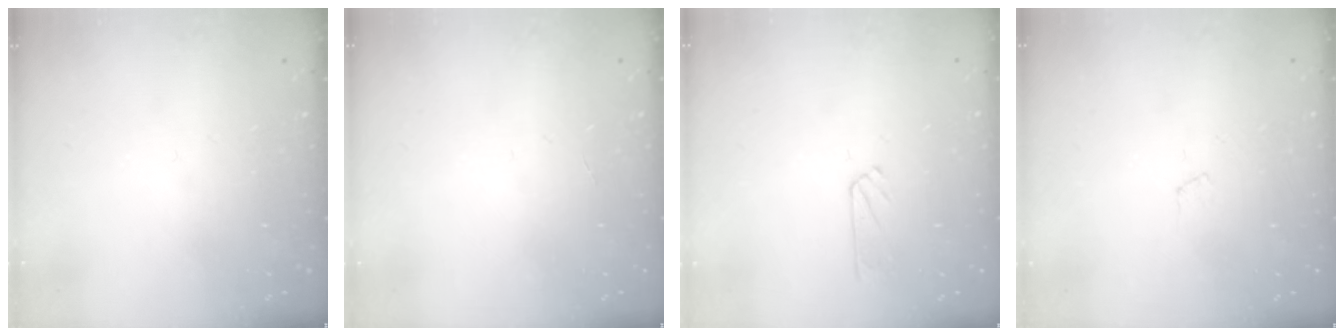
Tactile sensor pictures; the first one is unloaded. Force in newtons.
{"total": 0.0}
{"total": 2.5, "press": 2.5, "slide": 0.2}
{"total": 3.7, "press": 3.7, "slide": 0.4}